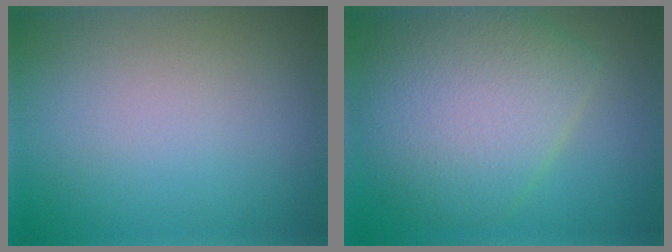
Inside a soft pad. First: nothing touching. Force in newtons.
{"total": 8.2, "press": 8.2, "slide": 0.2}